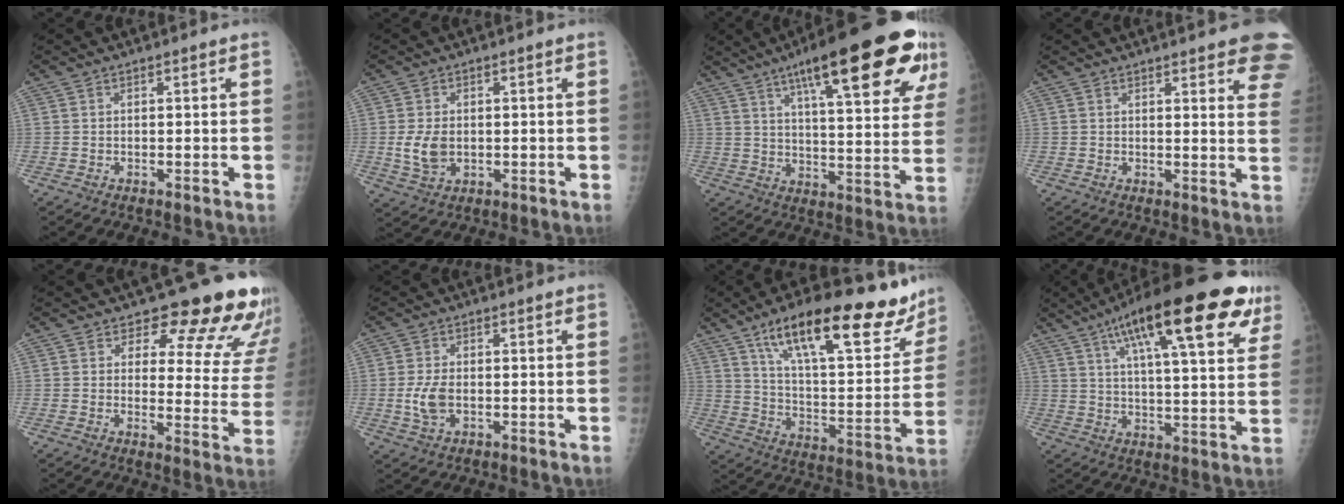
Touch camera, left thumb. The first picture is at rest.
{"total": 5.7, "force": [-0.3, 4.0, 4.1], "torque": [-0.075, -0.004, 0.003]}
{"total": 26.9, "force": [14.6, 6.7, 21.5], "torque": [-0.287, -0.022, 0.208]}
{"total": 13.1, "force": [8.8, 3.1, 9.2], "torque": [-0.084, -0.033, 0.085]}
{"total": 16.1, "force": [13.5, 5.7, 6.8], "torque": [-0.025, -0.108, 0.142]}
{"total": 5.0, "force": [-0.7, 3.0, 3.9], "torque": [-0.083, 0.000, -0.012]}
{"total": 27.6, "force": [18.2, 9.1, 18.6], "torque": [-0.237, -0.050, 0.285]}
{"total": 25.3, "force": [13.2, 7.0, 20.4], "torque": [-0.297, -0.009, 0.195]}